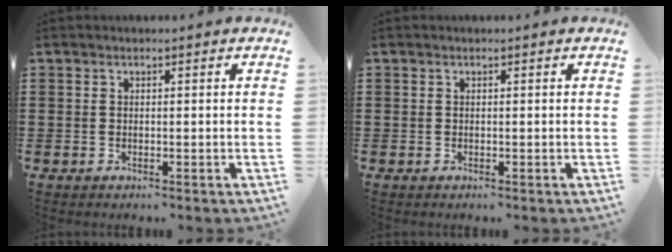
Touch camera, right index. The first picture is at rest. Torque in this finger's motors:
{"motor_torque": [1.16, 0.98, 0.00, -0.01]}